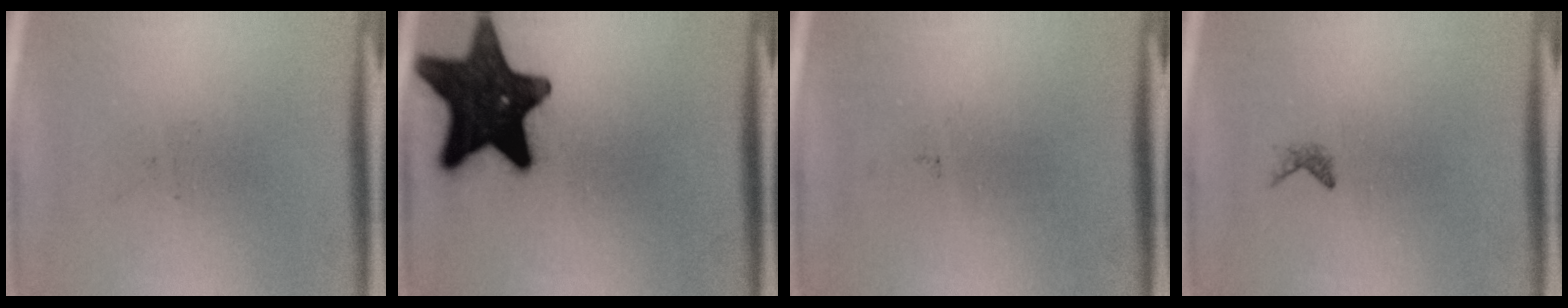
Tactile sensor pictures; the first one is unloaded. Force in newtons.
{"total": 17.4}
{"total": 0.0}
{"total": 0.6}